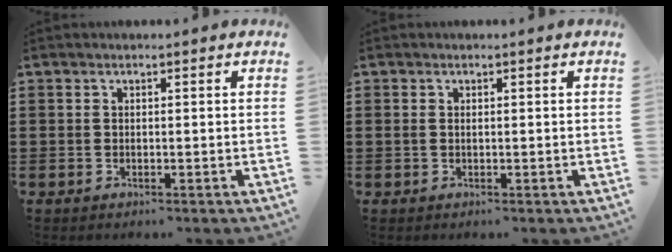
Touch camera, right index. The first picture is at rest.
{"total": 0.7, "force": [0.1, 0.4, 0.6], "torque": [-0.013, 0.002, 0.001]}